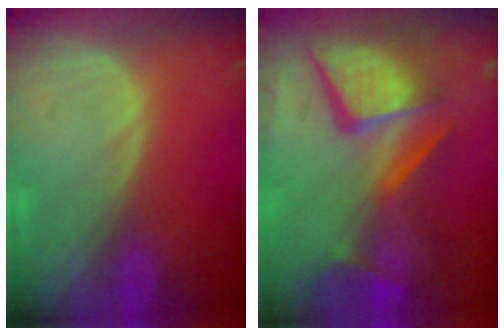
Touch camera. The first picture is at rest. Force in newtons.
{"total": 13.3, "press": 11.0, "slide": 7.6}